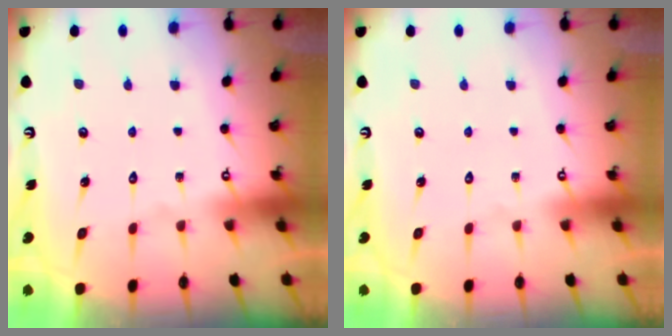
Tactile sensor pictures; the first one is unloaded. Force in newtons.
{"total": 0.0}